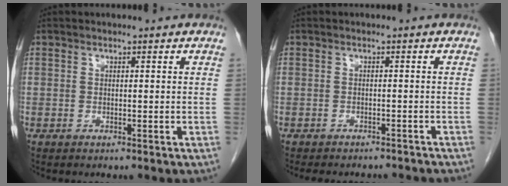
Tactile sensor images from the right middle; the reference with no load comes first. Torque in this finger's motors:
{"motor_torque": [0.12, -0.09, 0.02, 0.03]}